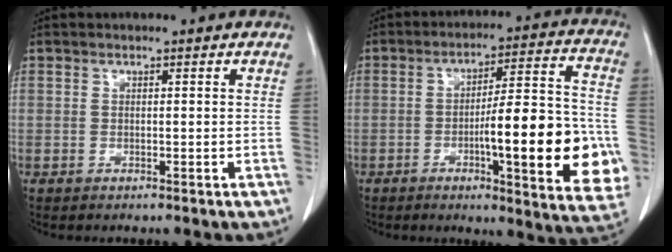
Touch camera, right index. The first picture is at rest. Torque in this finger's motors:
{"motor_torque": [1.83, -0.31, 0.53, 0.12]}